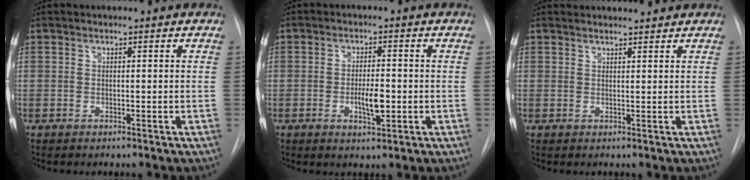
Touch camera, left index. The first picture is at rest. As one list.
[{"total": 4.3, "force": [-1.0, 1.2, 4.0], "torque": [-0.070, -0.002, -0.013]}, {"total": 5.0, "force": [4.8, 0.7, 0.9], "torque": [-0.011, 0.023, 0.059]}]